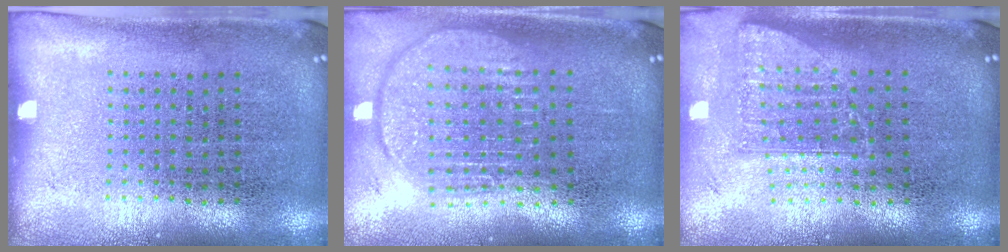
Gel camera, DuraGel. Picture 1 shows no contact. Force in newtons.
{"total": 1.8, "press": 1.6, "slide": 1.0}
{"total": 1.7, "press": 1.2, "slide": 1.2}